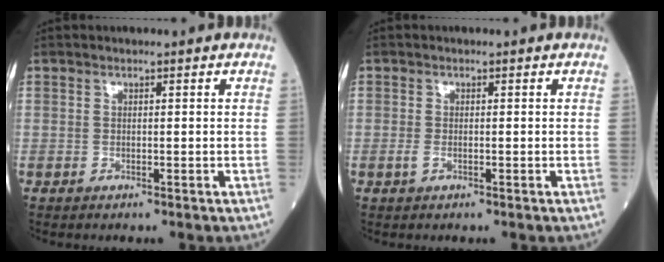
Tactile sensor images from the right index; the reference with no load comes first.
{"total": 1.1, "force": [-0.3, 0.4, 0.9], "torque": [-0.022, -0.001, -0.007]}